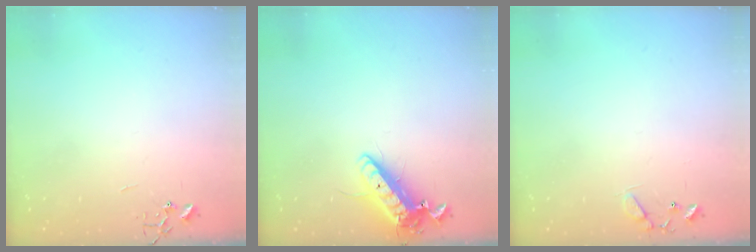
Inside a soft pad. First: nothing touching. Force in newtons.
{"total": 14.5, "press": 14.2, "slide": 2.9}
{"total": 7.7, "press": 7.7, "slide": 0.5}